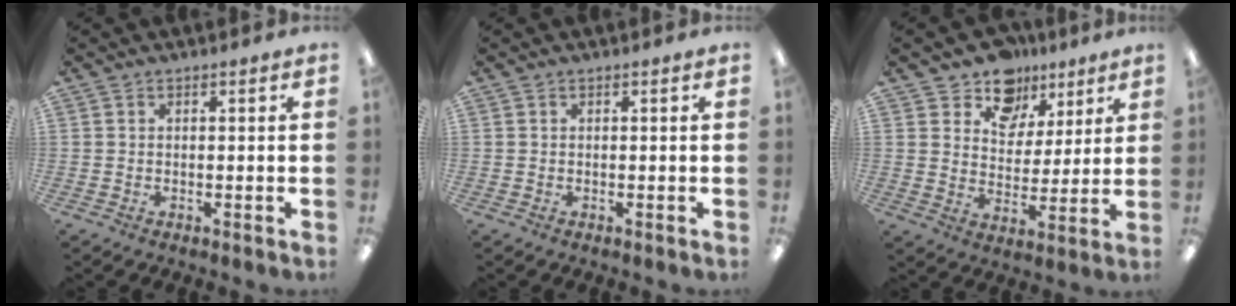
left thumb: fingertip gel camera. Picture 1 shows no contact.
{"total": 0.0}
{"total": 11.2, "force": [8.3, 7.3, 1.8], "torque": [-0.037, -0.058, 0.156]}